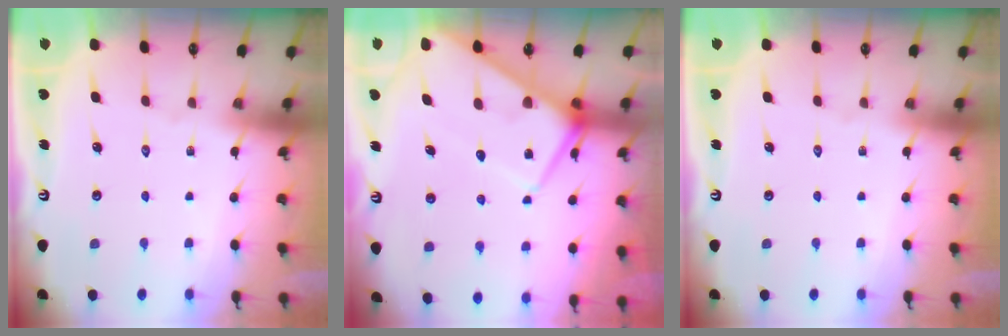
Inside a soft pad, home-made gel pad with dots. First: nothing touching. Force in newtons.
{"total": 10.8, "press": 10.7, "slide": 0.9}
{"total": 0.0}